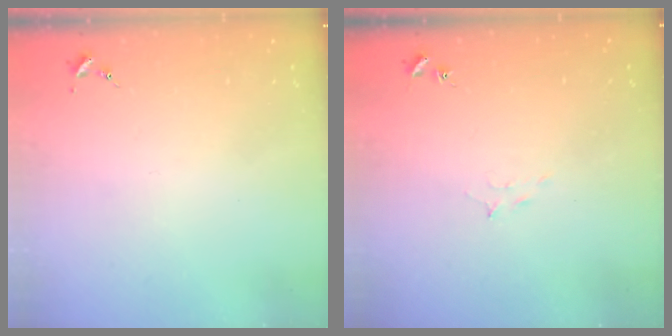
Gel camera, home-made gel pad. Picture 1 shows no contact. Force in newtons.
{"total": 5.3, "press": 5.1, "slide": 1.0}